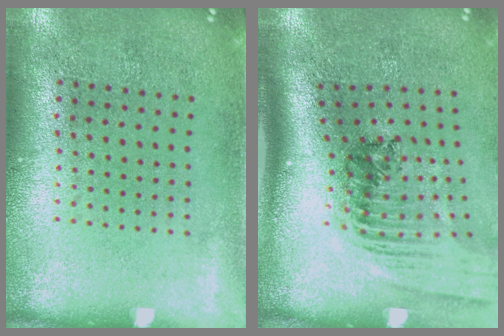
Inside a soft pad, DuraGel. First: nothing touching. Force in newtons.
{"total": 2.4, "press": 1.7, "slide": 1.7}